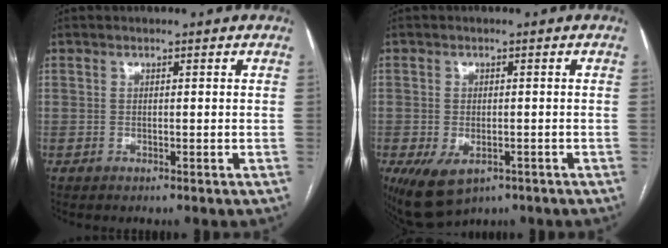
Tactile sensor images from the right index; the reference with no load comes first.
{"total": 6.9, "force": [-3.5, 4.0, 4.4], "torque": [-0.076, -0.008, -0.045]}